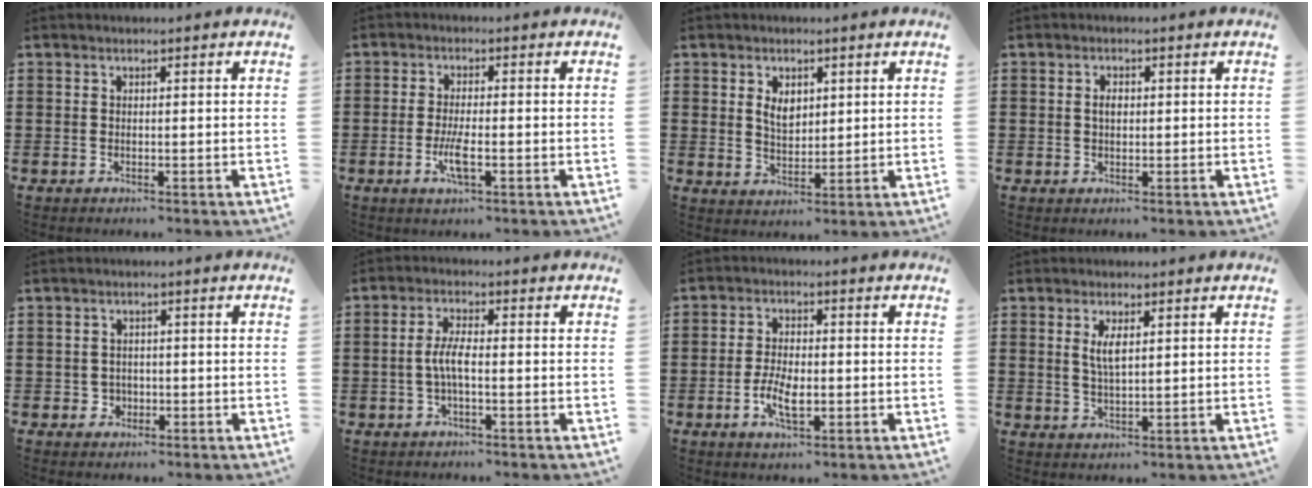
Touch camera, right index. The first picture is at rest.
{"total": 4.0, "force": [-1.5, 0.7, 3.7], "torque": [-0.081, -0.005, -0.033]}
{"total": 3.7, "force": [1.5, 2.3, 2.4], "torque": [-0.046, 0.004, 0.024]}
{"total": 1.8, "force": [0.2, 0.9, 1.5], "torque": [-0.031, 0.006, 0.003]}
{"total": 1.8, "force": [-0.5, 1.7, 0.4], "torque": [-0.014, 0.002, -0.013]}
{"total": 4.1, "force": [-0.7, 1.0, 3.9], "torque": [-0.093, -0.004, -0.022]}
{"total": 5.2, "force": [-1.5, 2.3, 4.4], "torque": [-0.087, 0.003, -0.029]}
{"total": 3.5, "force": [1.2, 1.0, 3.1], "torque": [-0.065, 0.005, 0.018]}